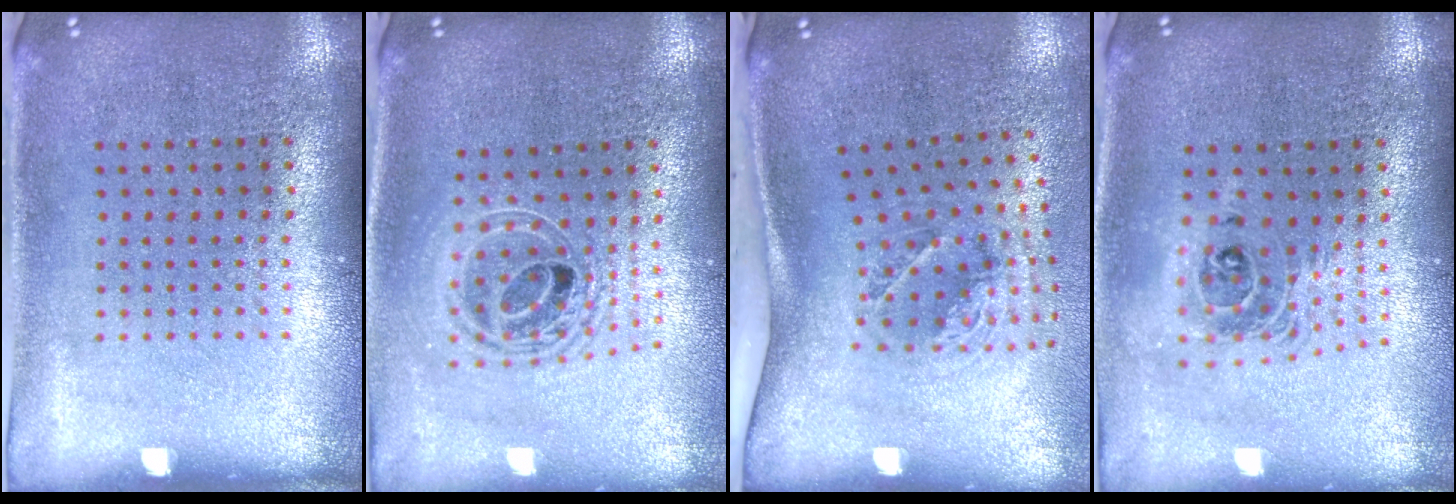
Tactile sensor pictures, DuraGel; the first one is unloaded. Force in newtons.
{"total": 2.0, "press": 1.5, "slide": 1.3}
{"total": 1.9, "press": 1.2, "slide": 1.4}
{"total": 1.9, "press": 1.4, "slide": 1.2}